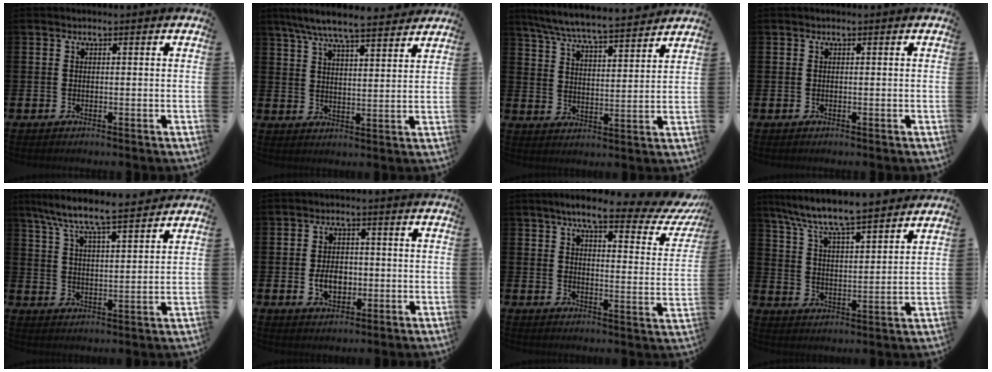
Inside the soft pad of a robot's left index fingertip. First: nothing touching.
{"total": 7.6, "force": [7.1, 0.6, 2.7], "torque": [-0.072, -0.034, 0.126]}
{"total": 7.1, "force": [6.8, 0.1, 2.0], "torque": [-0.065, -0.047, 0.118]}
{"total": 0.0}
{"total": 7.5, "force": [7.1, 0.3, 2.4], "torque": [-0.081, -0.046, 0.124]}
{"total": 4.2, "force": [-0.8, 3.0, 2.9], "torque": [-0.041, 0.002, -0.020]}
{"total": 7.6, "force": [6.1, 1.6, 4.3], "torque": [-0.079, -0.038, 0.094]}
{"total": 8.3, "force": [7.8, 0.5, 2.7], "torque": [-0.089, -0.050, 0.140]}